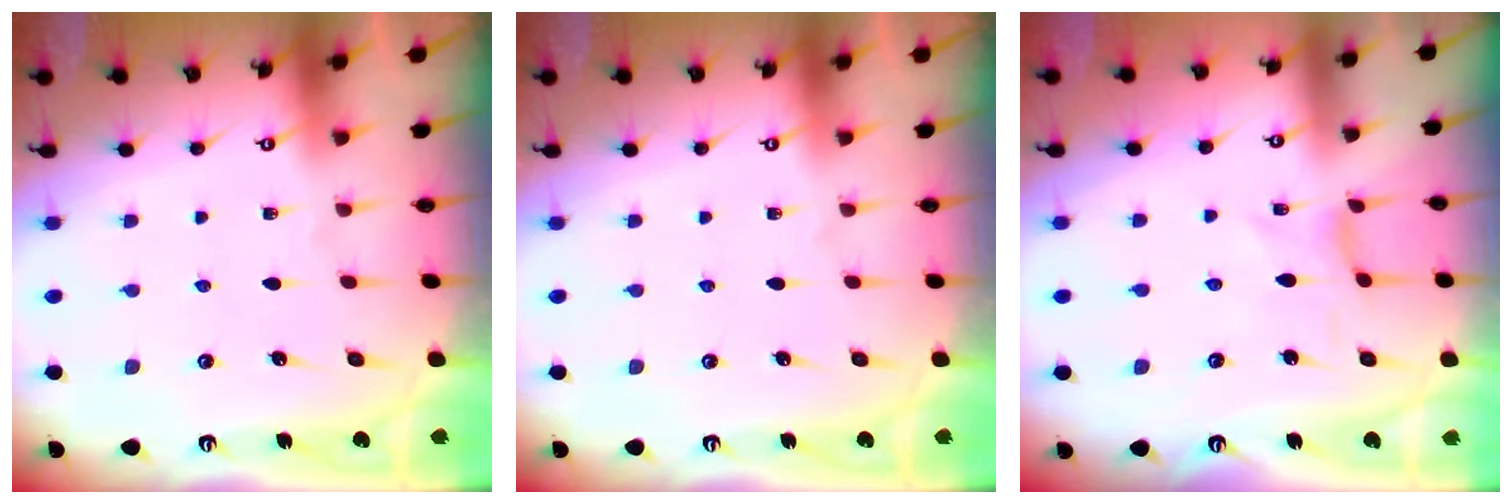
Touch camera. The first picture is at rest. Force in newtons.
{"total": 0.0}
{"total": 0.6, "press": 0.5, "slide": 0.3}